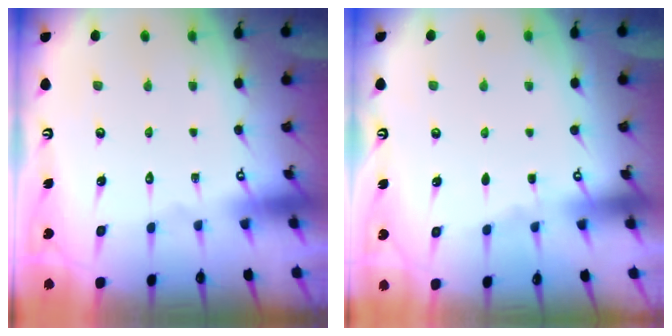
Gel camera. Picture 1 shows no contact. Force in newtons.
{"total": 2.8, "press": 2.8, "slide": 0.4}